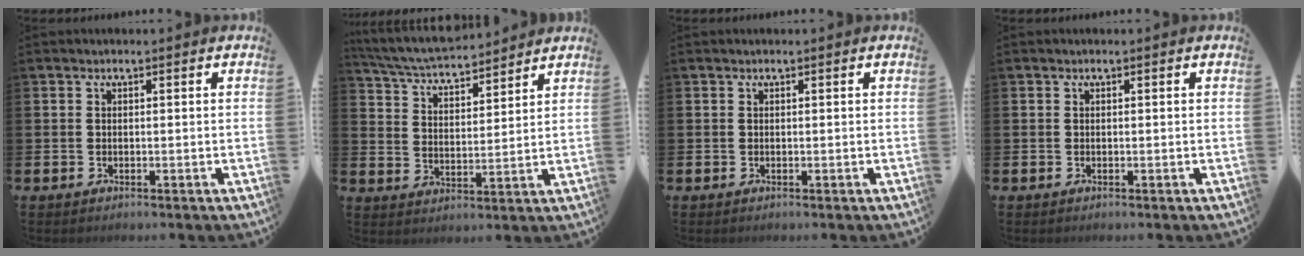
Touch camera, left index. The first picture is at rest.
{"total": 5.6, "force": [5.5, 0.6, 1.1], "torque": [-0.052, -0.036, 0.095]}
{"total": 0.0}
{"total": 0.0}